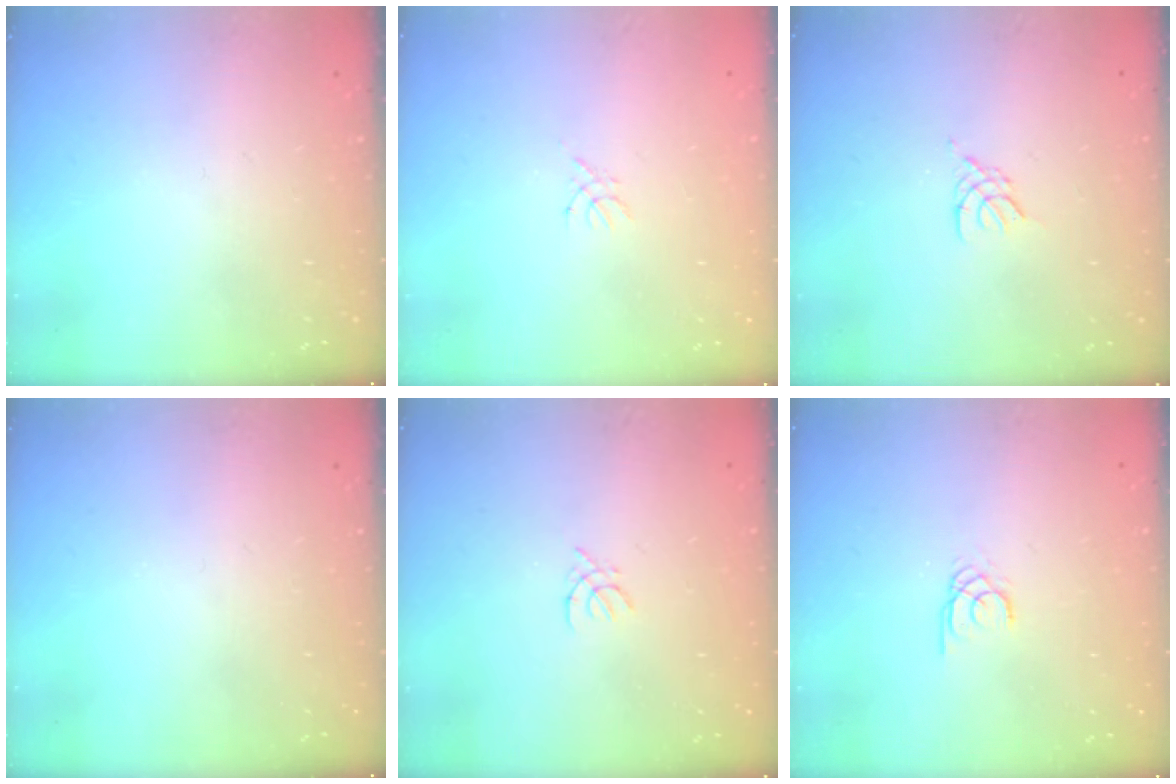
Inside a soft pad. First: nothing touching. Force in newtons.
{"total": 1.4, "press": 1.4, "slide": 0.3}
{"total": 2.4, "press": 2.3, "slide": 0.5}
{"total": 0.0}
{"total": 1.8, "press": 1.8, "slide": 0.4}
{"total": 1.5, "press": 1.5, "slide": 0.1}